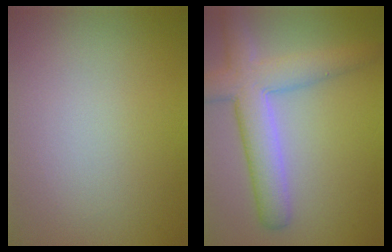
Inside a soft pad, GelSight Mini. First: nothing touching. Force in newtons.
{"total": 6.2, "press": 6.2, "slide": 0.3}